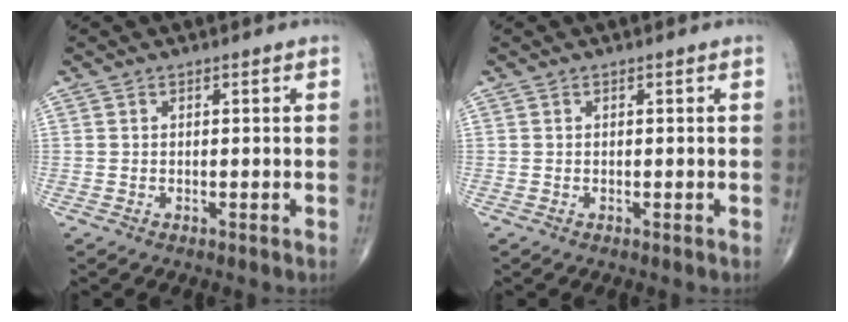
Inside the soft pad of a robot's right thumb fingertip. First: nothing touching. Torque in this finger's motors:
{"motor_torque": [-0.01, 0.01, -0.03, 0.03, 0.00]}